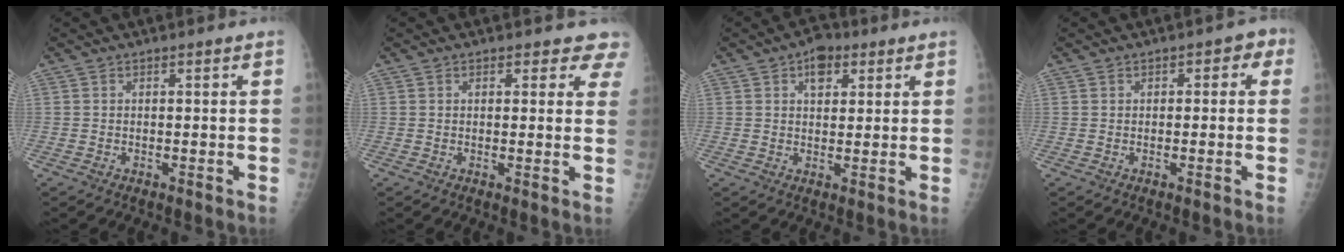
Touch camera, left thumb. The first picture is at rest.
{"total": 4.3, "force": [3.4, 2.3, 1.4], "torque": [0.024, -0.012, 0.021]}
{"total": 5.1, "force": [2.4, 3.3, 3.1], "torque": [-0.024, -0.004, 0.031]}
{"total": 2.7, "force": [0.4, 2.2, 1.6], "torque": [0.004, 0.011, -0.004]}